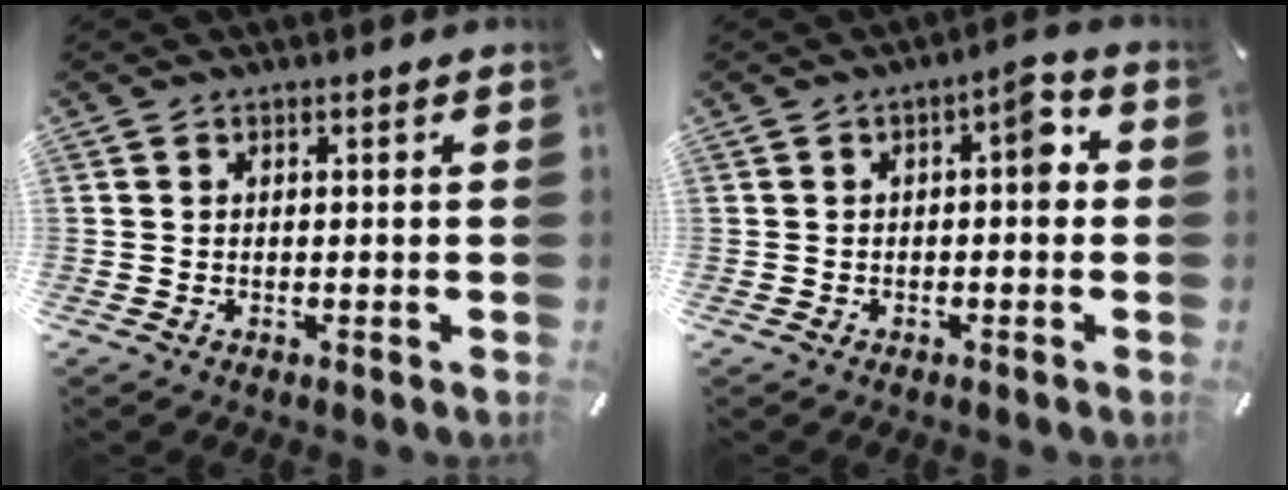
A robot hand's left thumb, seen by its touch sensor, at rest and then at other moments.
{"total": 5.9, "force": [-0.1, 2.5, 5.3], "torque": [-0.062, 0.004, -0.013]}